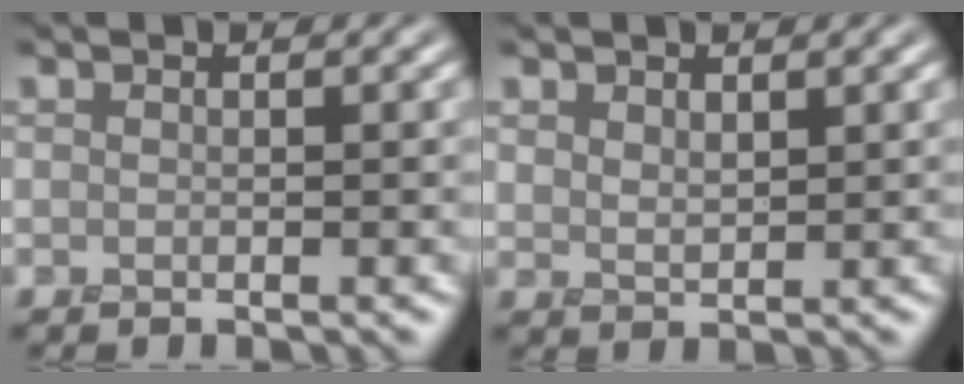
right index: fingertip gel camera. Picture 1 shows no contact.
{"total": 1.6, "force": [1.2, 0.8, 0.7], "torque": [-0.020, -0.005, 0.026]}